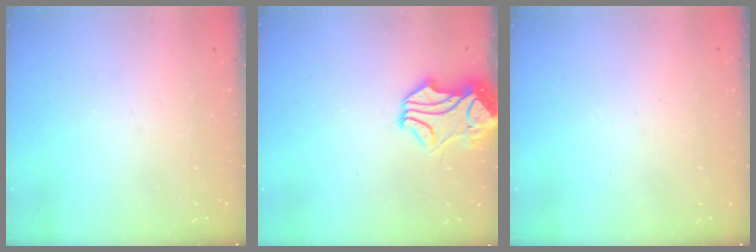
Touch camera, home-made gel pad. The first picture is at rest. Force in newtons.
{"total": 2.1, "press": 1.4, "slide": 1.5}
{"total": 0.0}